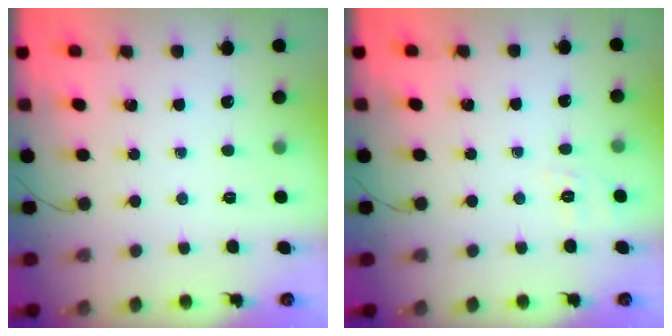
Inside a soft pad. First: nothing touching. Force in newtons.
{"total": 2.0, "press": 0.5, "slide": 1.9}